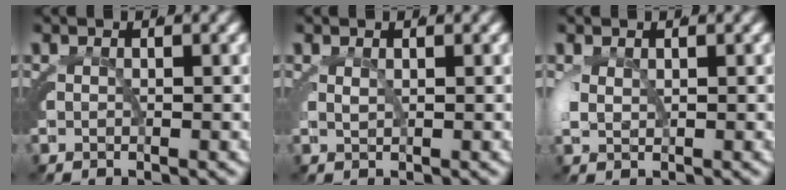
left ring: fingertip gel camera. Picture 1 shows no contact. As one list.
[{"total": 0.9, "force": [0.7, 0.2, 0.5], "torque": [-0.018, -0.012, 0.021]}, {"total": 1.5, "force": [0.4, 0.8, 1.2], "torque": [-0.042, -0.015, 0.021]}]